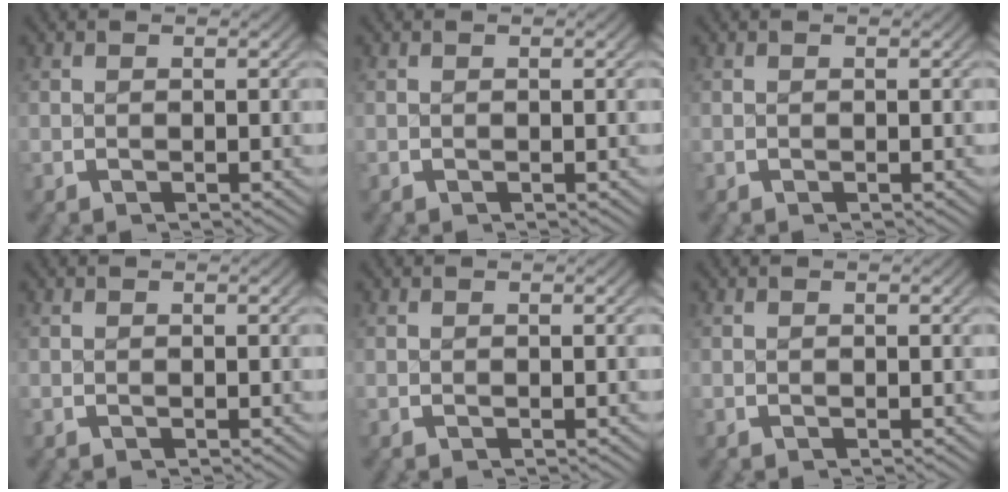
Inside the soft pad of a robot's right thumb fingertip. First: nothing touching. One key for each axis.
{"total": 0.0}
{"total": 0.0}
{"total": 0.0}
{"total": 0.0}
{"total": 0.0}